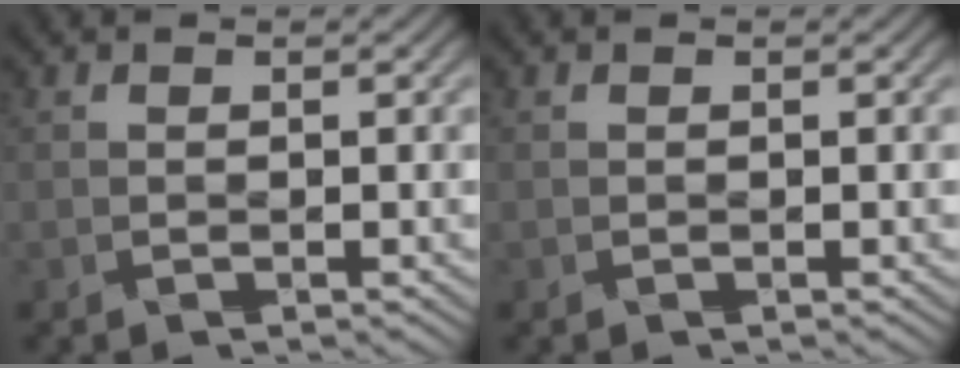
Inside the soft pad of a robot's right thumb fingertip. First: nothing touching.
{"total": 0.0}